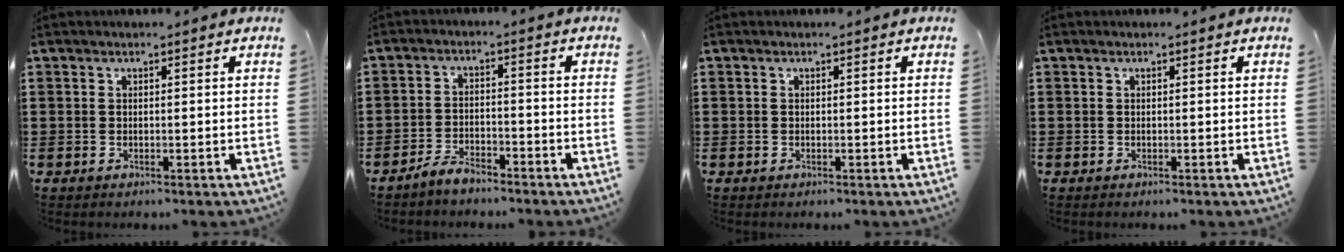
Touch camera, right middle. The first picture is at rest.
{"total": 3.8, "force": [-3.6, 0.8, 1.0], "torque": [-0.024, 0.005, -0.074]}
{"total": 0.6, "force": [-0.4, 0.5, -0.1], "torque": [0.002, 0.004, -0.010]}
{"total": 0.0}